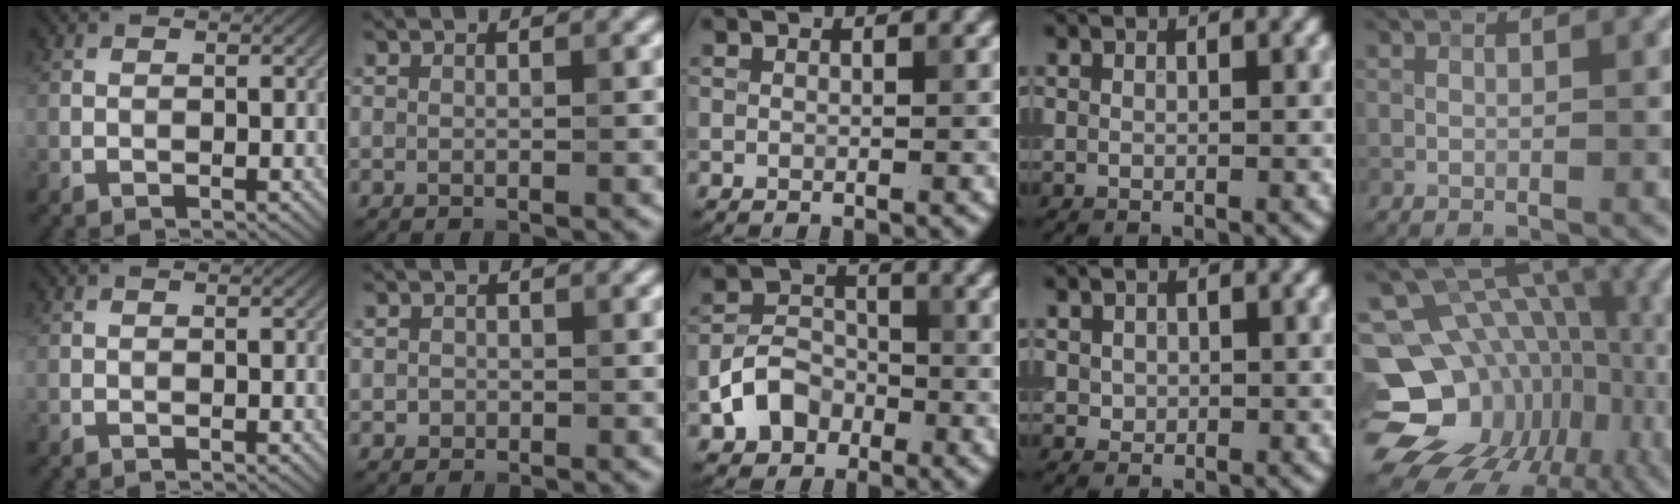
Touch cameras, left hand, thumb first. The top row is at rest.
{"index": {"total": 0.8, "force": [-0.1, 0.7, 0.1], "torque": [0.004, -0.003, -0.004]}, "middle": {"total": 4.4, "force": [-2.0, 3.4, 2.1], "torque": [-0.038, 0.002, -0.042]}, "ring": {"total": 0.9, "force": [0.0, 0.8, 0.3], "torque": [-0.007, -0.003, 0.003]}, "little": {"total": 18.2, "force": [-5.5, 14.3, 9.9], "torque": [-0.169, -0.001, -0.070]}}